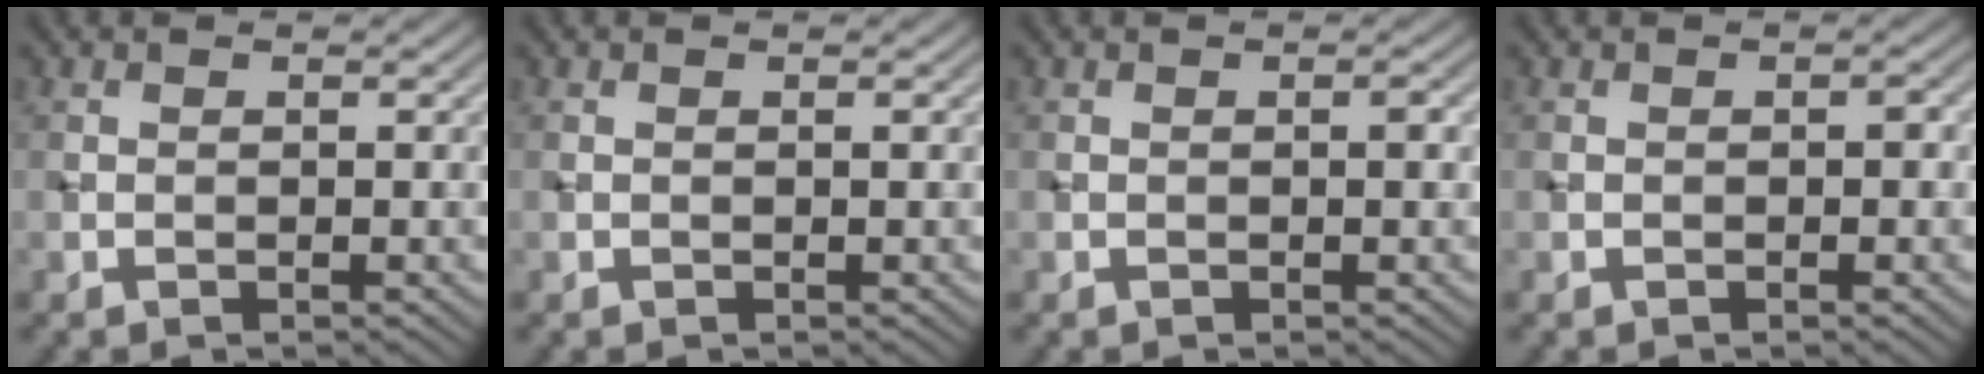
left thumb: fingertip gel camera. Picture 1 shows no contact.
{"total": 0.0}
{"total": 0.6, "force": [0.0, 0.2, 0.6], "torque": [-0.008, 0.000, 0.000]}
{"total": 0.8, "force": [-0.1, 0.5, 0.6], "torque": [-0.008, -0.001, -0.003]}